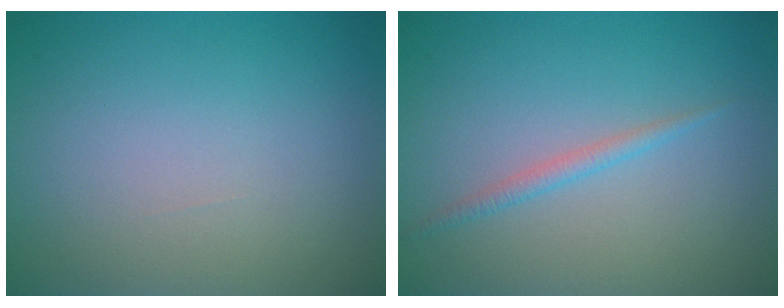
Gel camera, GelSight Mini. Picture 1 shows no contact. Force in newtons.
{"total": 1.2, "press": 1.2, "slide": 0.0}